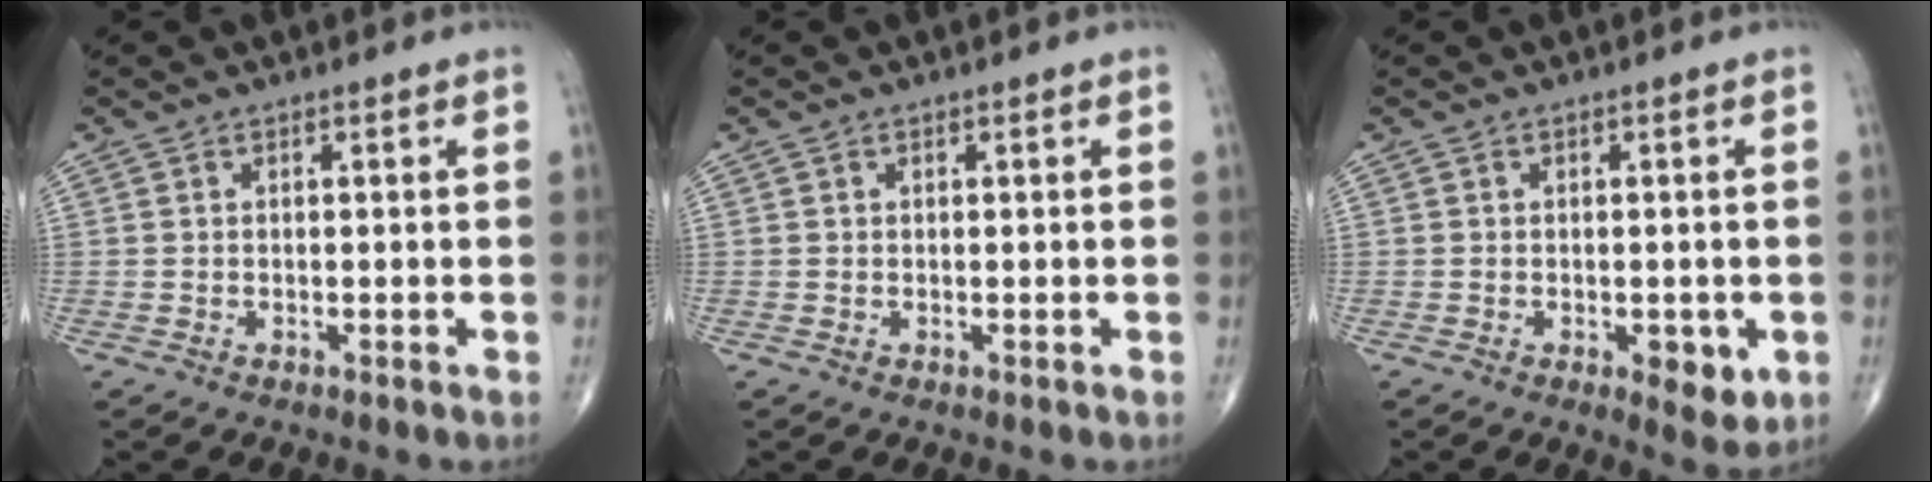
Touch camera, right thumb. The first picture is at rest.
{"total": 0.0}
{"total": 5.0, "force": [-1.5, 2.4, 4.1], "torque": [-0.038, -0.006, -0.015]}